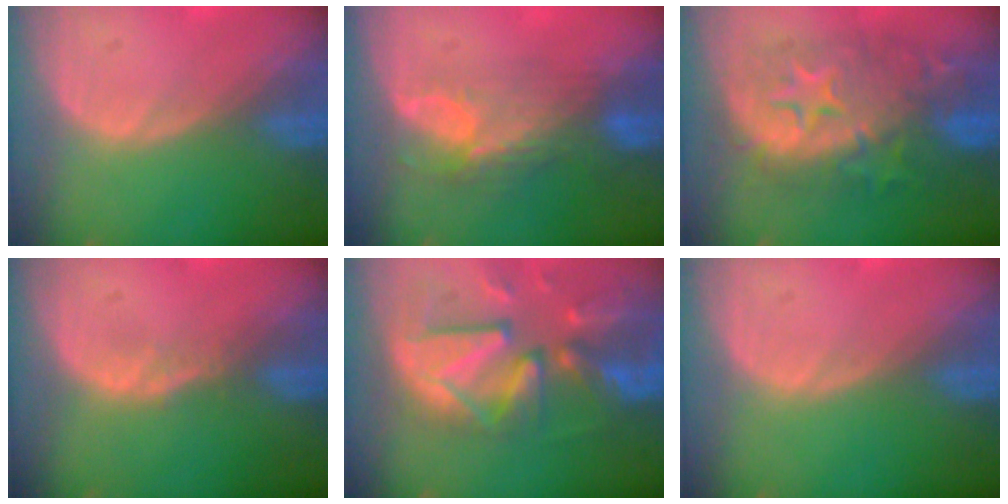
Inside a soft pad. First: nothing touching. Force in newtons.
{"total": 7.5, "press": 6.6, "slide": 3.6}
{"total": 12.3, "press": 12.2, "slide": 1.1}
{"total": 1.1, "press": 1.1, "slide": 0.1}
{"total": 12.6, "press": 11.0, "slide": 6.2}
{"total": 0.0}